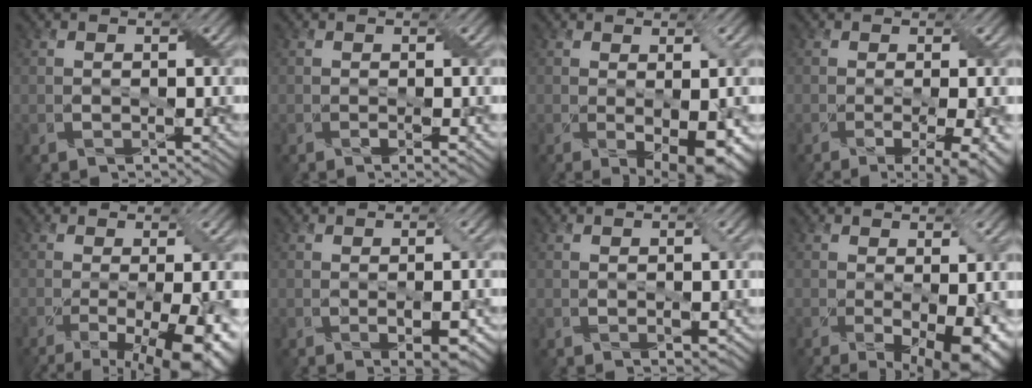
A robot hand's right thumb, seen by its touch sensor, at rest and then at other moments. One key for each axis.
{"total": 2.2, "fx": -0.3, "fy": 0.2, "fz": 2.2, "tx": -0.041, "ty": -0.002, "tz": -0.002}
{"total": 6.8, "fx": -1.2, "fy": 2.4, "fz": 6.3, "tx": -0.092, "ty": -0.018, "tz": 0.006}
{"total": 6.6, "fx": -1.9, "fy": 1.9, "fz": 6.0, "tx": -0.078, "ty": -0.011, "tz": -0.010}
{"total": 12.3, "fx": -4.8, "fy": 3.5, "fz": 10.8, "tx": -0.142, "ty": -0.014, "tz": -0.056}
{"total": 3.7, "fx": -0.9, "fy": 1.0, "fz": 3.5, "tx": -0.058, "ty": -0.006, "tz": -0.007}
{"total": 1.6, "fx": -0.2, "fy": 0.7, "fz": 1.4, "tx": -0.021, "ty": -0.004, "tz": 0.003}
{"total": 8.3, "fx": -1.9, "fy": 3.1, "fz": 7.5, "tx": -0.113, "ty": -0.029, "tz": -0.007}